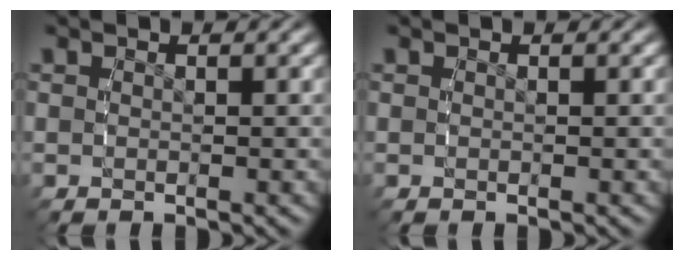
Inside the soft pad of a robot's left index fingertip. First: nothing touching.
{"total": 0.0}